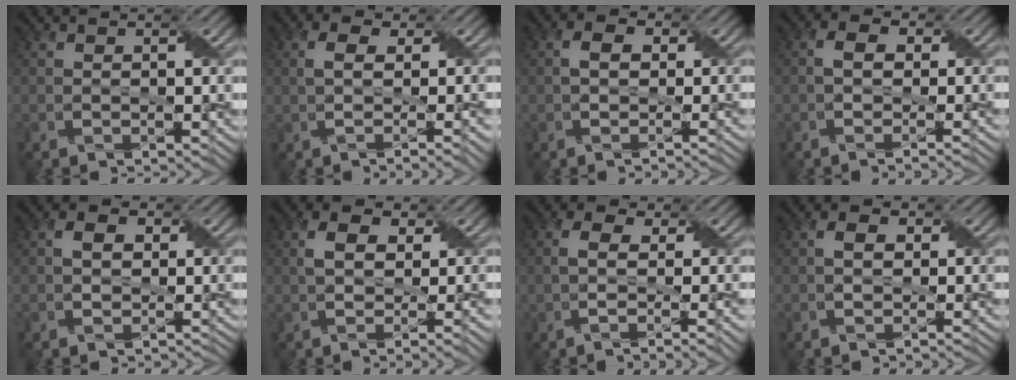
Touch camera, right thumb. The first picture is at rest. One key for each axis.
{"total": 4.3, "fx": 0.0, "fy": 1.4, "fz": 4.0, "tx": -0.057, "ty": 0.009, "tz": -0.008}
{"total": 2.8, "fx": -0.6, "fy": 1.8, "fz": 2.0, "tx": -0.030, "ty": 0.001, "tz": -0.011}
{"total": 3.0, "fx": -1.1, "fy": 1.4, "fz": 2.4, "tx": -0.042, "ty": 0.003, "tz": -0.018}
{"total": 2.7, "fx": -0.6, "fy": 2.1, "fz": 1.5, "tx": -0.028, "ty": 0.000, "tz": -0.012}
{"total": 4.2, "fx": 0.1, "fy": 1.7, "fz": 3.9, "tx": -0.059, "ty": 0.004, "tz": -0.002}
{"total": 4.1, "fx": -0.8, "fy": 1.4, "fz": 3.8, "tx": -0.057, "ty": 0.003, "tz": -0.022}
{"total": 2.2, "fx": -0.8, "fy": 1.4, "fz": 1.5, "tx": -0.026, "ty": 0.004, "tz": -0.012}